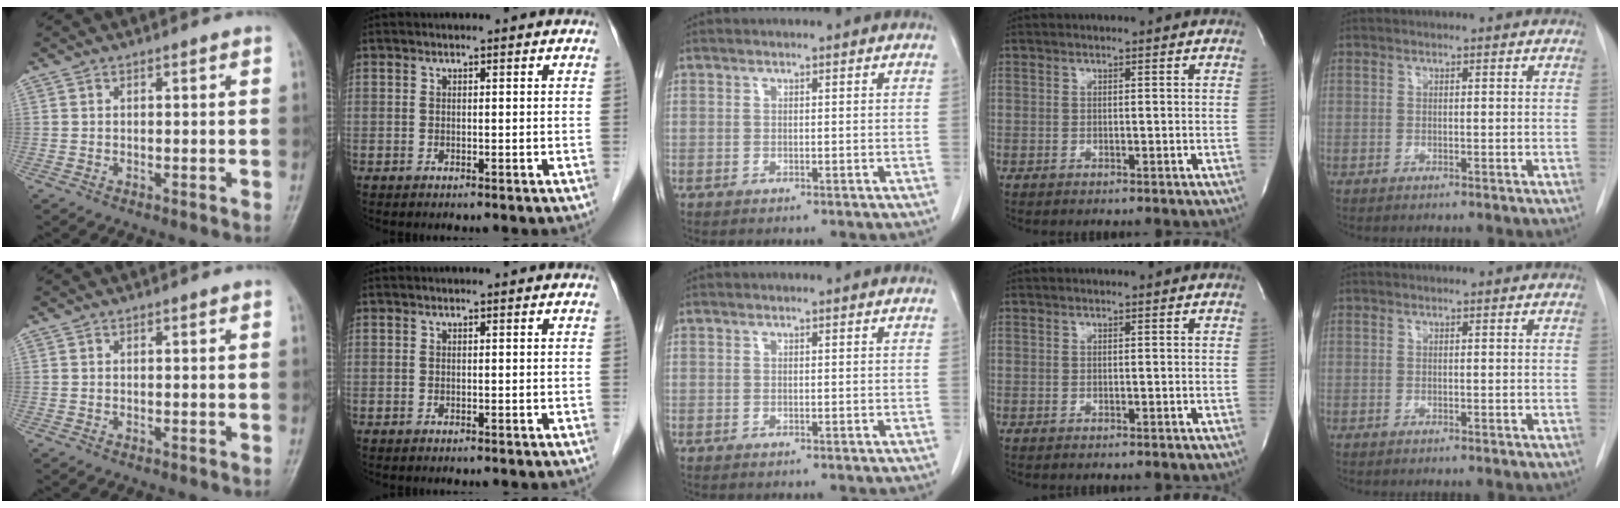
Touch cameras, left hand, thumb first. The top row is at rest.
{}